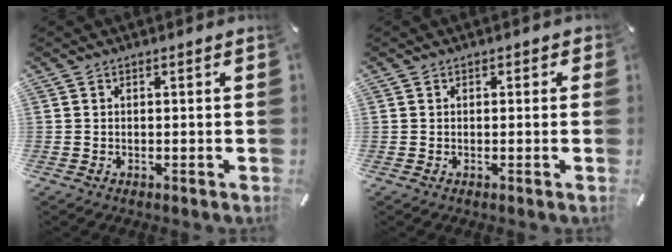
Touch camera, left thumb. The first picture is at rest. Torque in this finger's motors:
{"motor_torque": [-0.05, -0.25, 0.00, 0.03, -0.11]}